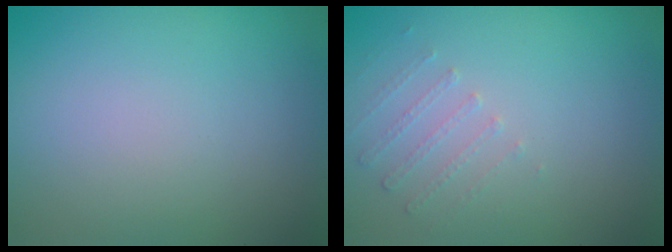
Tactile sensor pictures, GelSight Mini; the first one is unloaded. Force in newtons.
{"total": 1.1, "press": 0.7, "slide": 0.8}